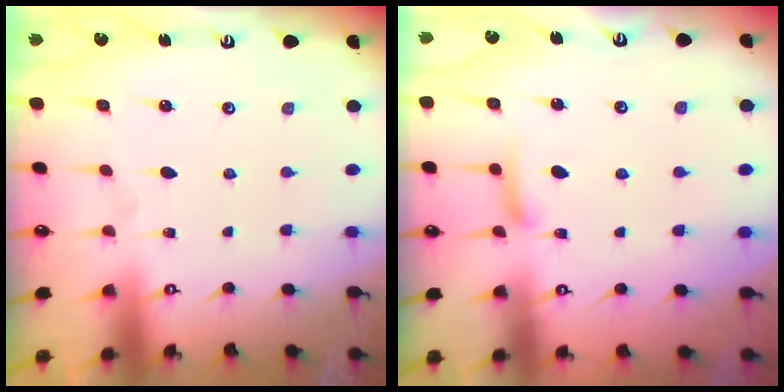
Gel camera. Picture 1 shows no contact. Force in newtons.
{"total": 6.8, "press": 6.7, "slide": 0.9}